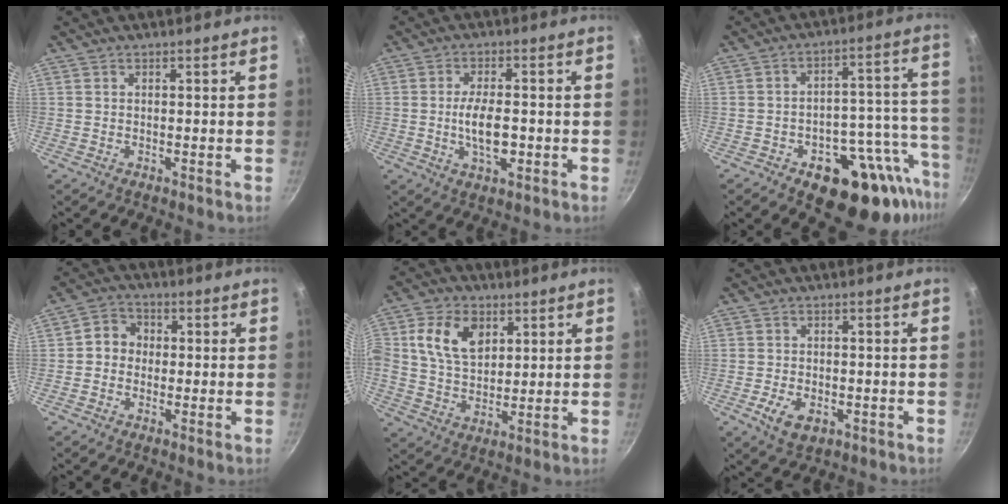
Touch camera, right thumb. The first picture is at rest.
{"total": 7.5, "force": [-1.2, 3.4, 6.6], "torque": [-0.106, 0.008, -0.021]}
{"total": 20.2, "force": [-9.9, 11.1, 13.7], "torque": [-0.120, 0.045, -0.138]}
{"total": 5.3, "force": [-0.1, 4.8, 2.4], "torque": [-0.012, 0.012, -0.017]}
{"total": 11.4, "force": [3.6, 7.9, 7.3], "torque": [-0.115, -0.006, 0.061]}
{"total": 6.1, "force": [-2.3, 3.8, 4.1], "torque": [-0.069, 0.008, -0.033]}